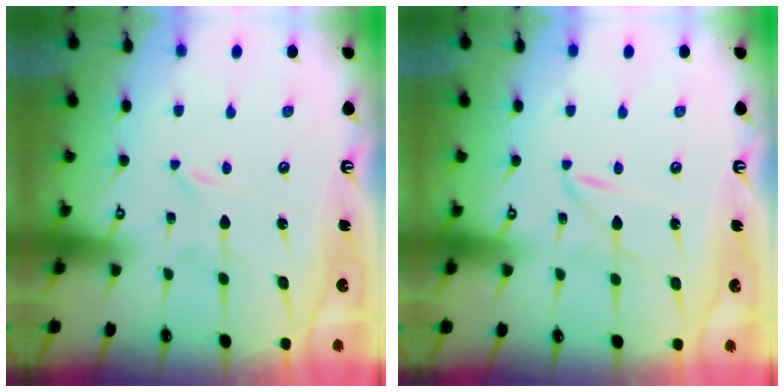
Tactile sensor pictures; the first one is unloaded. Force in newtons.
{"total": 2.0, "press": 2.0, "slide": 0.2}